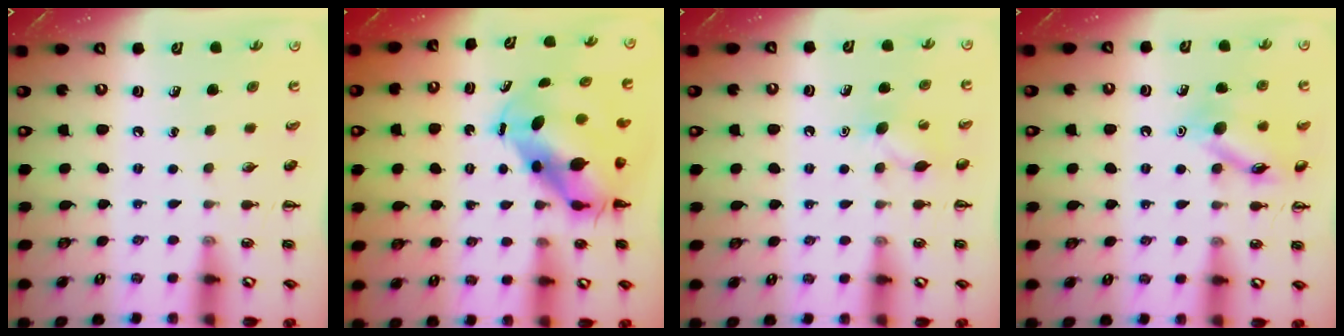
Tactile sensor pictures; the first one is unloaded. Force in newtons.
{"total": 8.2, "press": 8.0, "slide": 1.9}
{"total": 6.7, "press": 6.6, "slide": 1.6}
{"total": 12.3, "press": 12.3, "slide": 0.9}